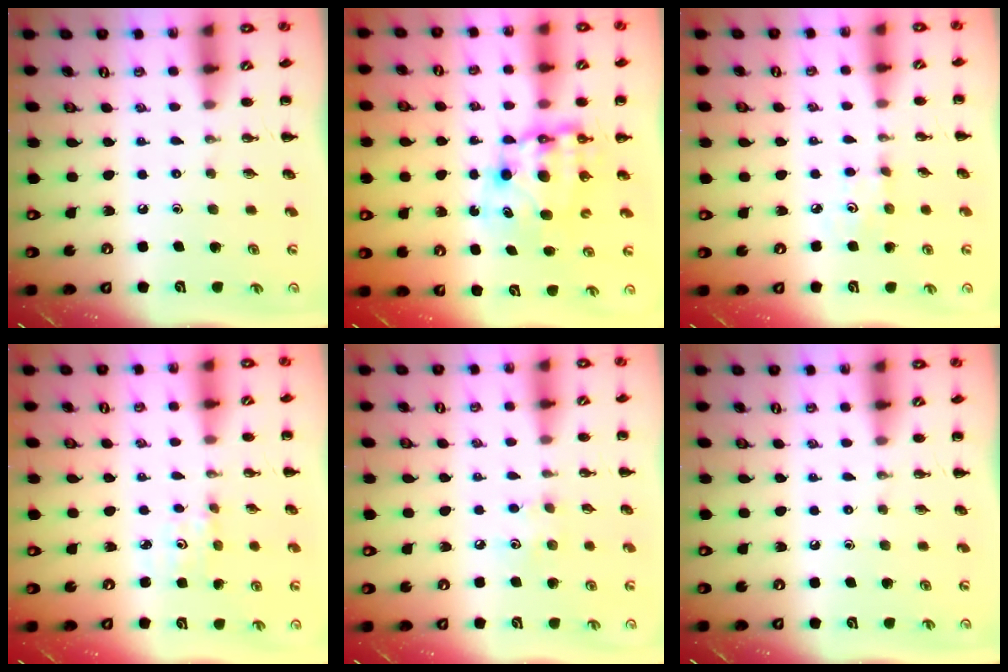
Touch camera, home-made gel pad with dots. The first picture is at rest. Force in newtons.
{"total": 8.9, "press": 8.6, "slide": 2.3}
{"total": 3.7, "press": 3.6, "slide": 1.1}
{"total": 1.8, "press": 1.7, "slide": 0.6}
{"total": 4.7, "press": 4.6, "slide": 1.1}
{"total": 0.0}